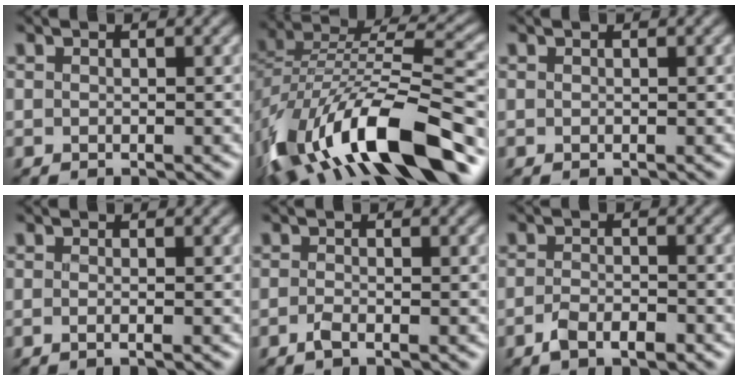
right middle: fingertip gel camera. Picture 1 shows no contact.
{"total": 14.9, "force": [-8.4, 6.5, 10.6], "torque": [-0.211, 0.016, -0.138]}
{"total": 0.0}
{"total": 1.1, "force": [-0.1, 0.5, 1.0], "torque": [-0.002, -0.006, -0.015]}
{"total": 0.8, "force": [-0.6, 0.1, 0.5], "torque": [-0.012, 0.004, -0.014]}
{"total": 2.2, "force": [-1.5, 0.8, 1.5], "torque": [-0.034, 0.006, -0.027]}